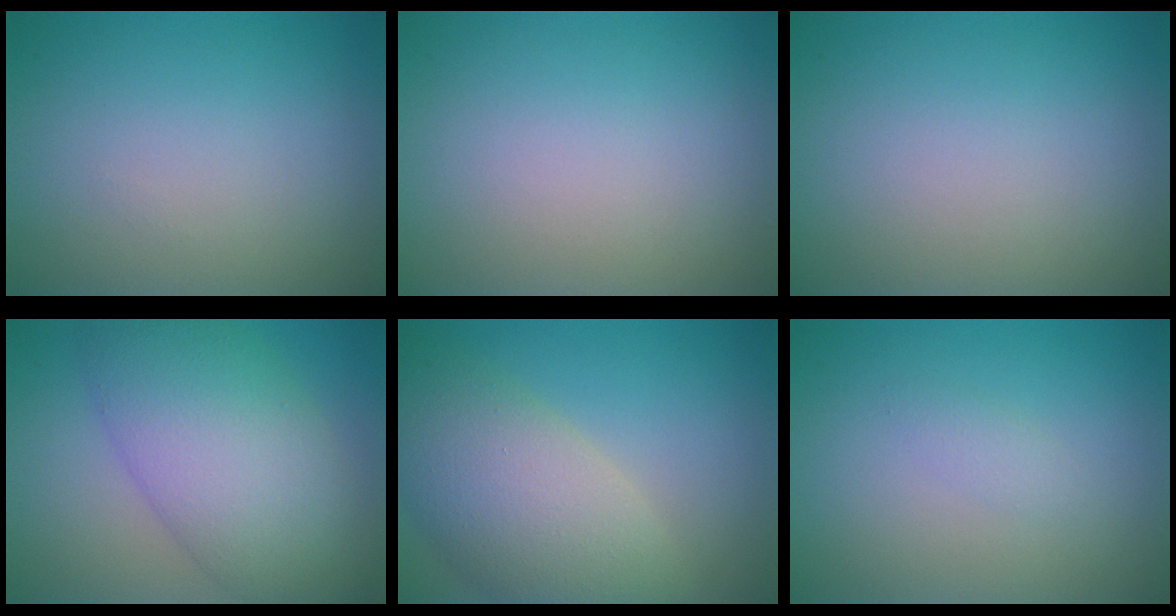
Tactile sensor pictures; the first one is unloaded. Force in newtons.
{"total": 0.0}
{"total": 0.0}
{"total": 9.9, "press": 9.9, "slide": 0.1}
{"total": 8.8, "press": 8.8, "slide": 0.6}
{"total": 0.8, "press": 0.8, "slide": 0.1}